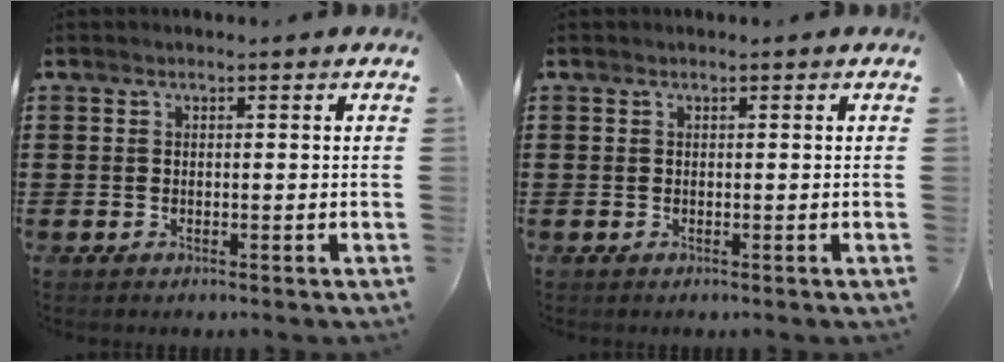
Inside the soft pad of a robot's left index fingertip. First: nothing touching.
{"total": 0.0}